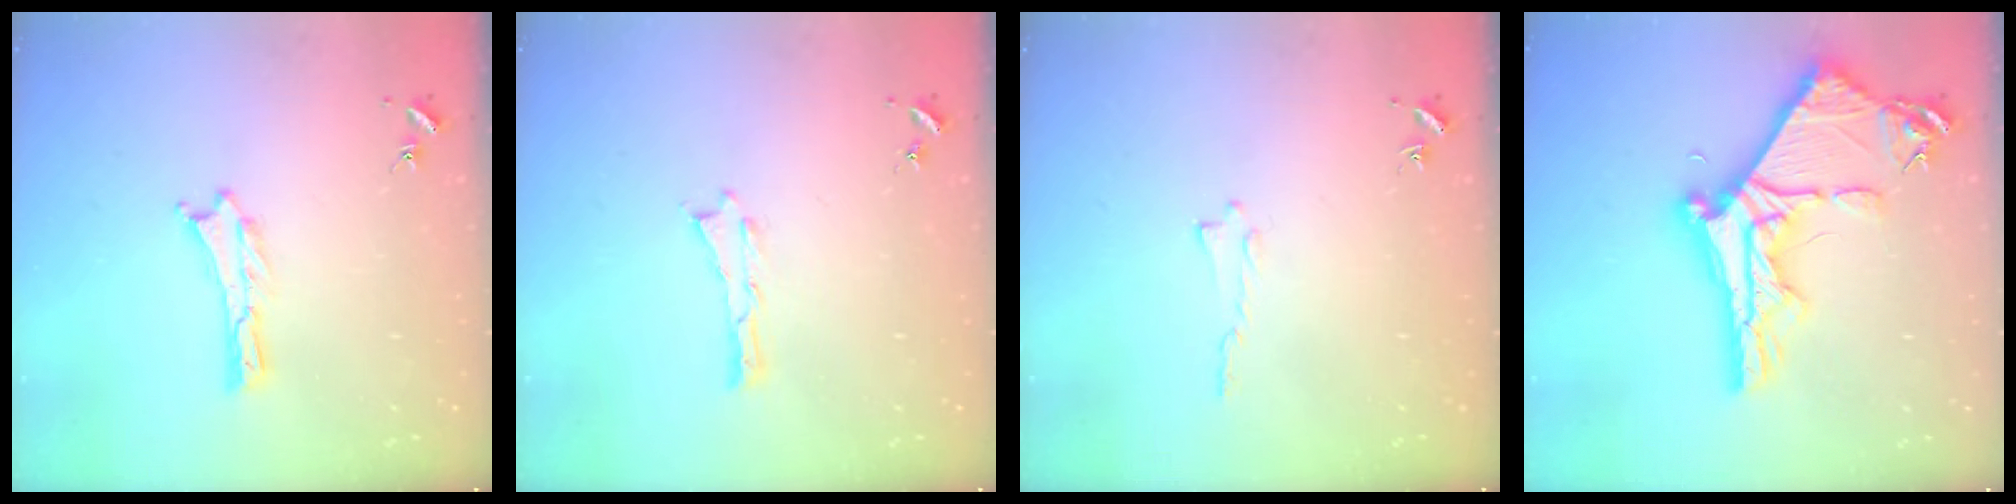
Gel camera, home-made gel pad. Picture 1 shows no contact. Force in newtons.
{"total": 0.0}
{"total": 0.0}
{"total": 10.5, "press": 10.4, "slide": 1.1}